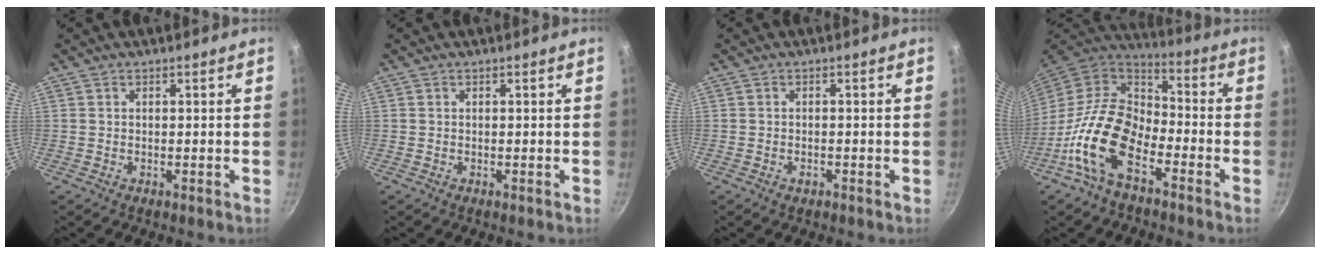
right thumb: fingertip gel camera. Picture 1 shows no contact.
{"total": 0.0}
{"total": 1.1, "force": [-0.6, 0.6, 0.6], "torque": [-0.013, 0.004, -0.011]}
{"total": 16.7, "force": [-7.6, 9.2, 11.7], "torque": [-0.205, 0.055, -0.165]}